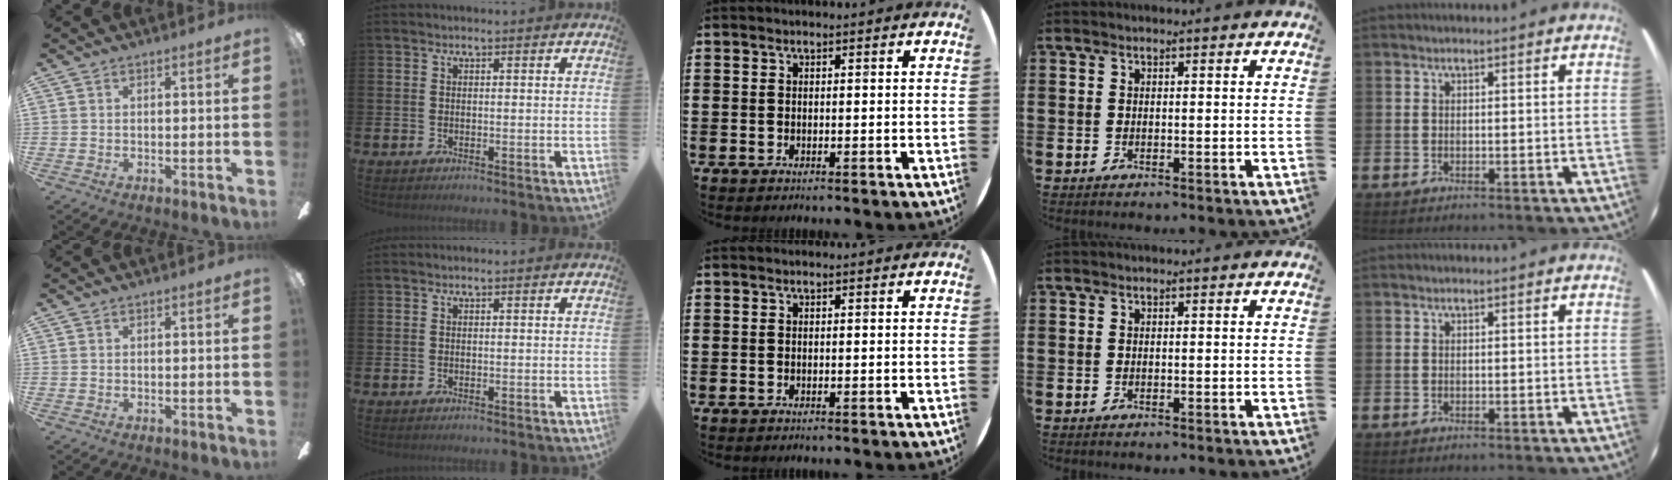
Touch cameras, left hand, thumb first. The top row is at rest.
{}